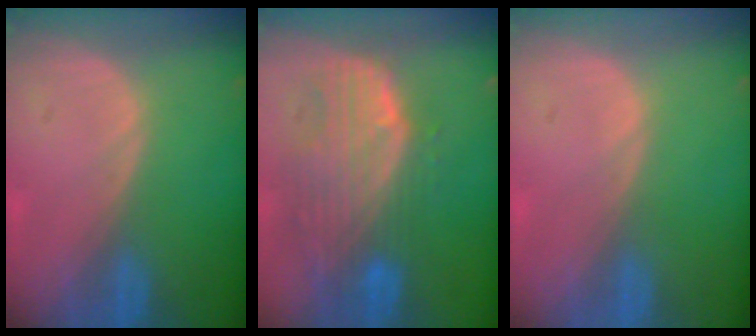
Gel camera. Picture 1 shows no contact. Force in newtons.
{"total": 10.5, "press": 9.0, "slide": 5.3}
{"total": 0.0}